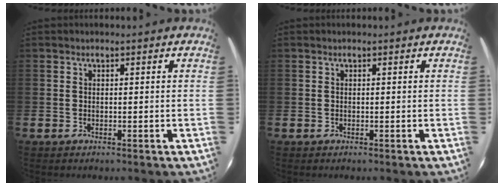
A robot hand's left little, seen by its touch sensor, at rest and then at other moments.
{"total": 0.0}